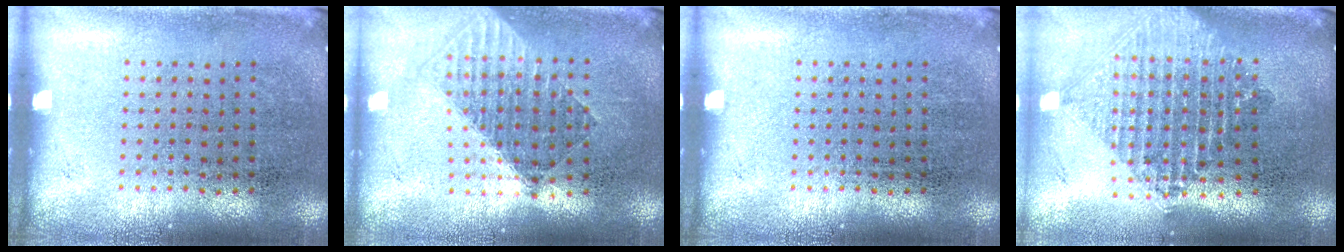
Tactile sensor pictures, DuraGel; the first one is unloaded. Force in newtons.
{"total": 1.5, "press": 1.3, "slide": 0.9}
{"total": 0.0}
{"total": 2.2, "press": 1.7, "slide": 1.4}